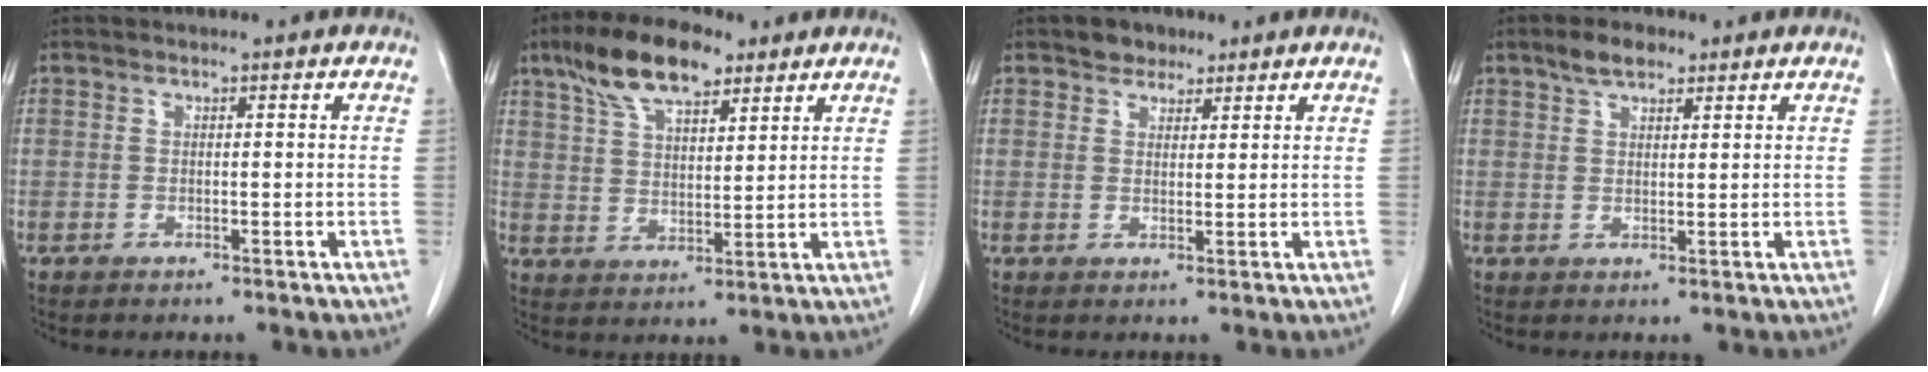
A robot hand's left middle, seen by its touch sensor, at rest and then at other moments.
{"total": 11.0, "force": [7.4, 4.0, 7.1], "torque": [-0.136, 0.020, 0.137]}
{"total": 3.0, "force": [2.2, 1.9, 0.7], "torque": [-0.011, 0.005, 0.034]}
{"total": 3.9, "force": [2.8, 1.7, 2.1], "torque": [-0.044, 0.008, 0.051]}